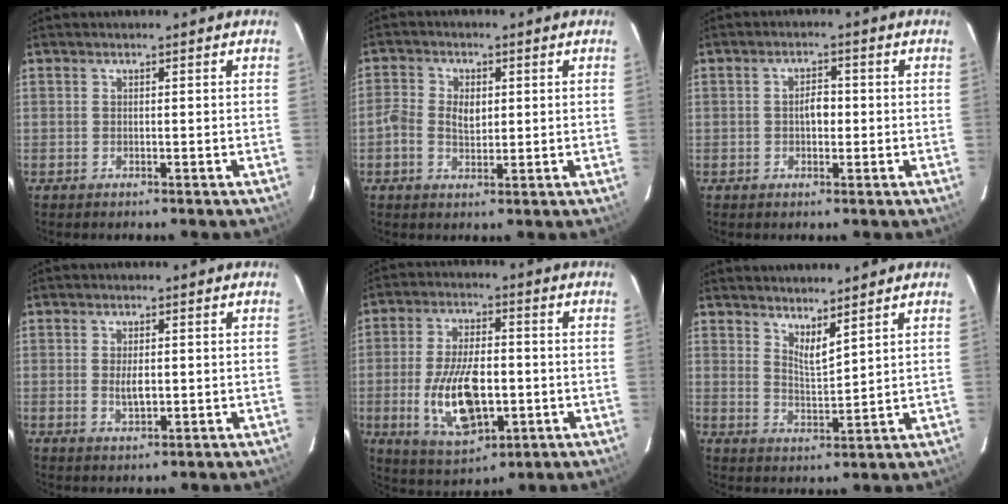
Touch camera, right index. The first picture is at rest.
{"total": 4.5, "force": [-0.1, 3.0, 3.3], "torque": [-0.071, 0.006, -0.007]}
{"total": 3.1, "force": [-0.2, 1.9, 2.5], "torque": [-0.043, 0.008, -0.003]}
{"total": 3.3, "force": [-0.1, 1.6, 2.8], "torque": [-0.049, -0.007, 0.001]}
{"total": 14.4, "force": [-2.8, 7.0, 12.3], "torque": [-0.242, -0.011, -0.037]}
{"total": 4.8, "force": [4.0, 0.6, 2.5], "torque": [-0.041, -0.009, 0.067]}